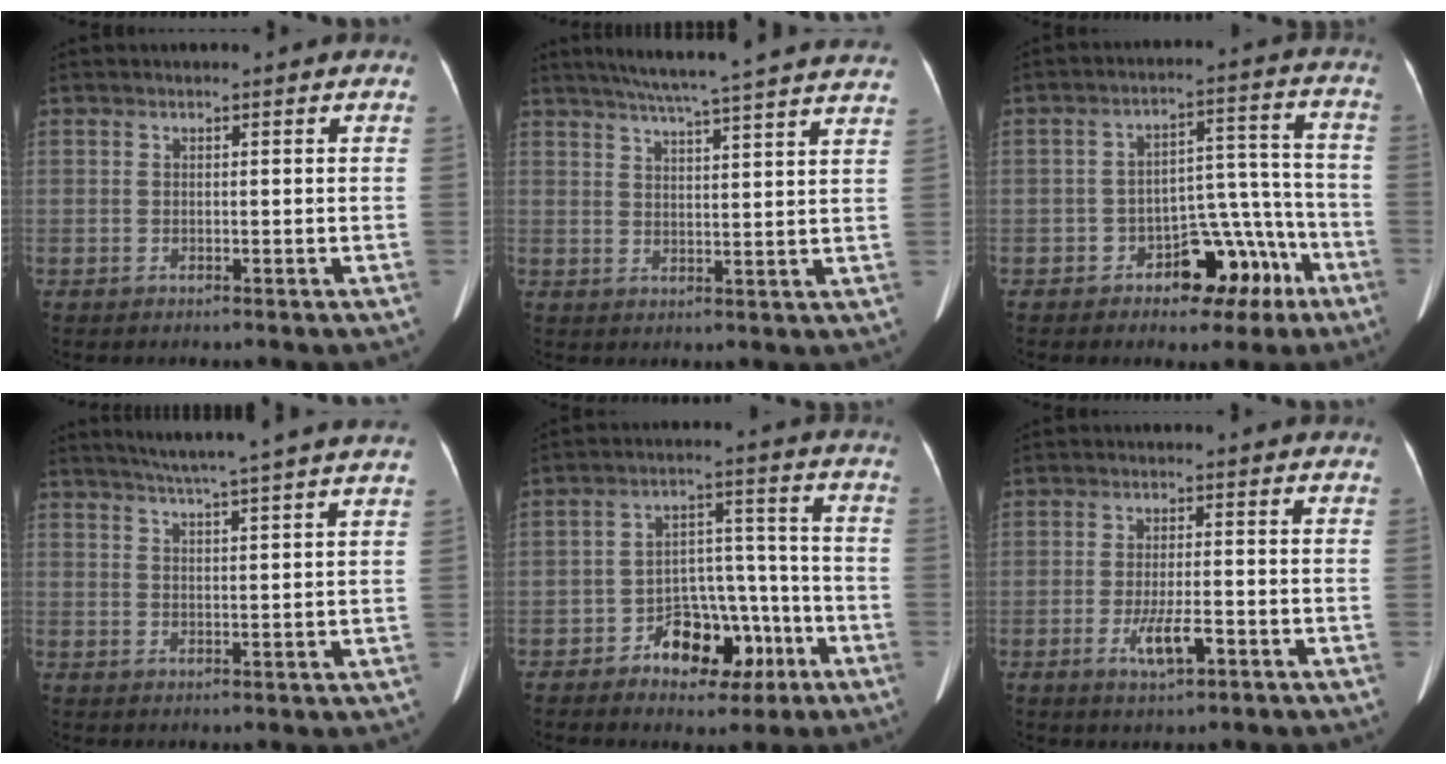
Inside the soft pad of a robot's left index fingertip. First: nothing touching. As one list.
[{"total": 21.5, "force": [19.2, -0.4, 9.8], "torque": [-0.154, -0.005, 0.241]}, {"total": 10.3, "force": [-5.8, 5.5, 6.5], "torque": [-0.076, 0.040, -0.074]}, {"total": 14.1, "force": [12.3, -1.2, 6.8], "torque": [-0.111, 0.001, 0.153]}, {"total": 10.1, "force": [-5.1, 6.1, 6.2], "torque": [-0.092, 0.035, -0.070]}, {"total": 4.8, "force": [-2.2, 1.1, 4.2], "torque": [-0.083, -0.005, -0.034]}]